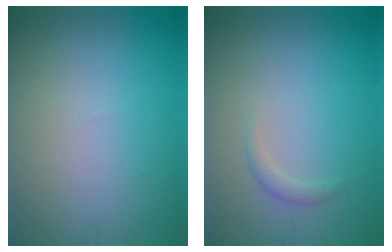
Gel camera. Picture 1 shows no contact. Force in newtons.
{"total": 0.9, "press": 0.9, "slide": 0.1}